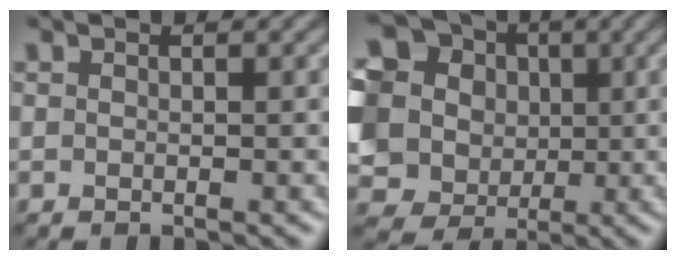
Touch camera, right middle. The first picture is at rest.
{"total": 16.7, "force": [2.2, 15.3, 6.5], "torque": [-0.195, 0.012, 0.016]}